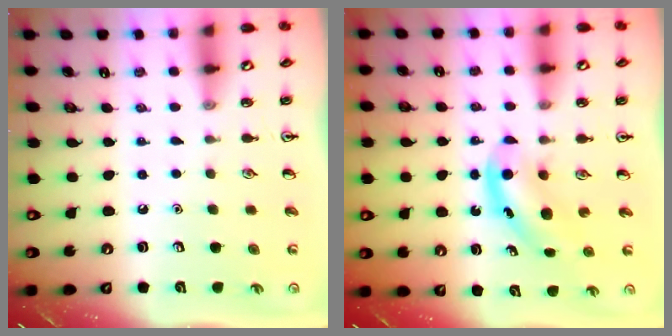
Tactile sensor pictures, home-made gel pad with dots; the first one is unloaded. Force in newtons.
{"total": 4.9, "press": 4.8, "slide": 0.9}